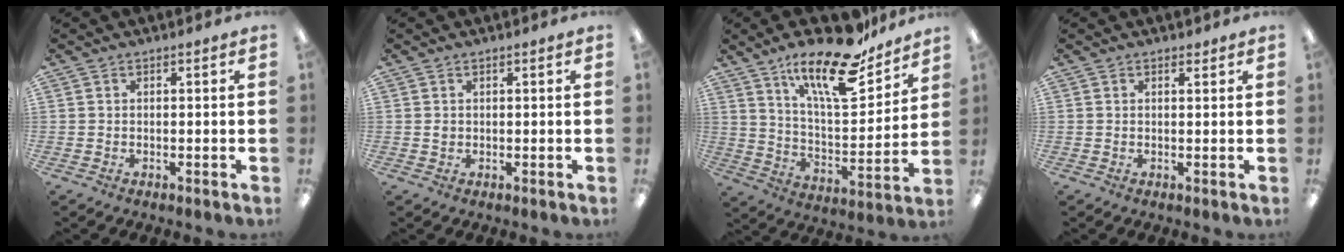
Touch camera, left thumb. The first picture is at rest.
{"total": 0.9, "force": [0.3, 0.8, 0.3], "torque": [-0.007, 0.003, 0.005]}
{"total": 20.4, "force": [14.8, 6.4, 12.5], "torque": [-0.212, -0.093, 0.249]}
{"total": 1.1, "force": [0.9, 0.6, 0.4], "torque": [-0.001, -0.003, 0.015]}